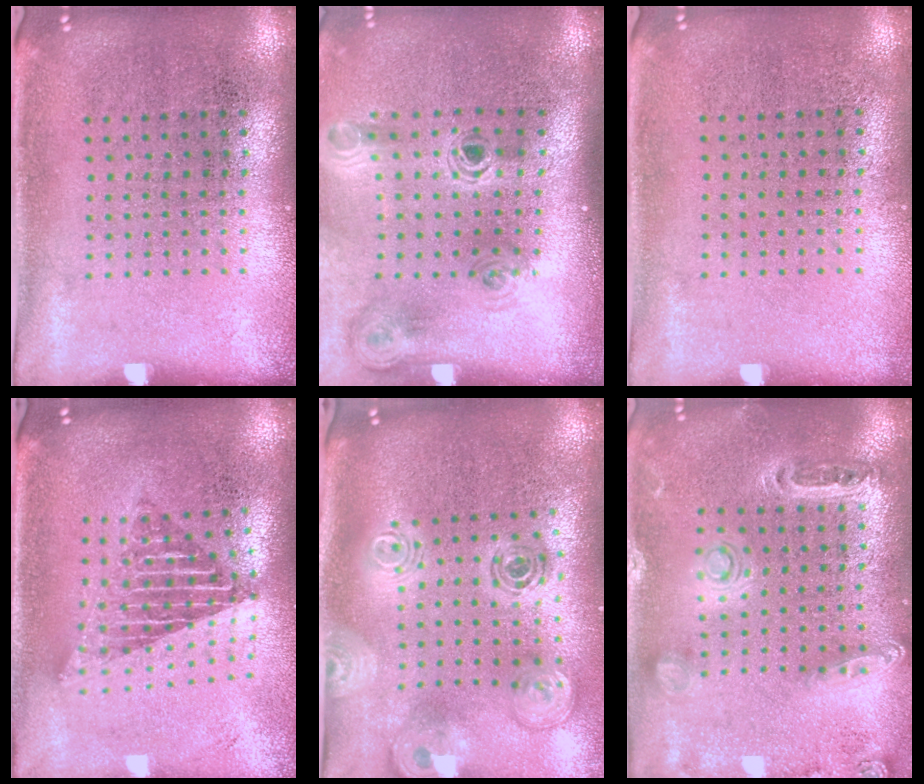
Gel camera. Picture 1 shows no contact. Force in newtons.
{"total": 1.4, "press": 1.2, "slide": 0.8}
{"total": 0.0}
{"total": 1.8, "press": 1.5, "slide": 1.1}
{"total": 2.1, "press": 1.8, "slide": 1.1}
{"total": 1.3, "press": 1.3, "slide": 0.4}